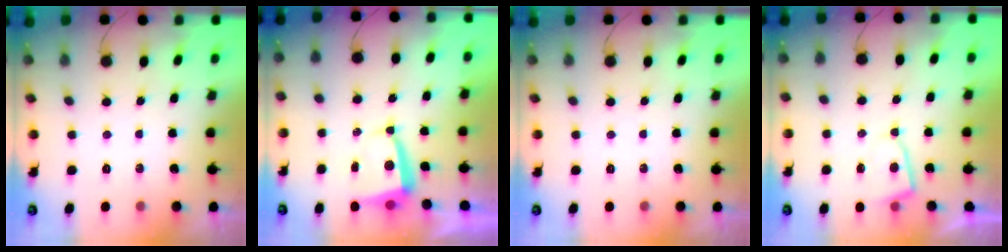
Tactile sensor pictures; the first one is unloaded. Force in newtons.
{"total": 5.3, "press": 5.2, "slide": 0.7}
{"total": 0.0}
{"total": 4.7, "press": 4.7, "slide": 0.5}